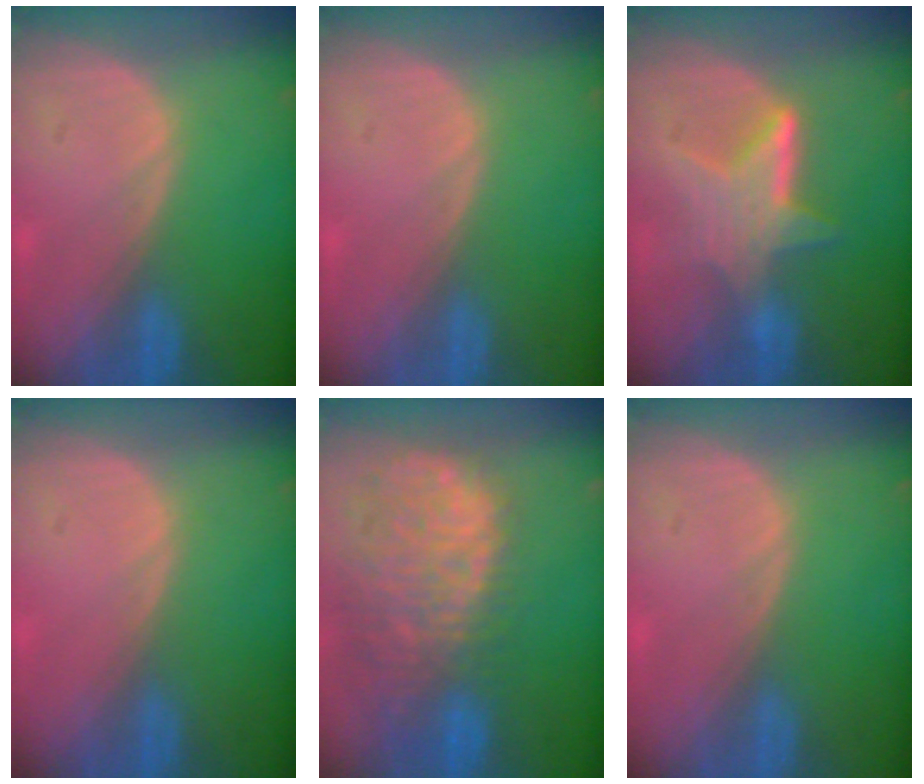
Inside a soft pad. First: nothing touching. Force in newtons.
{"total": 0.0}
{"total": 6.2, "press": 6.0, "slide": 1.4}
{"total": 0.0}
{"total": 13.8, "press": 11.2, "slide": 8.0}
{"total": 0.0}